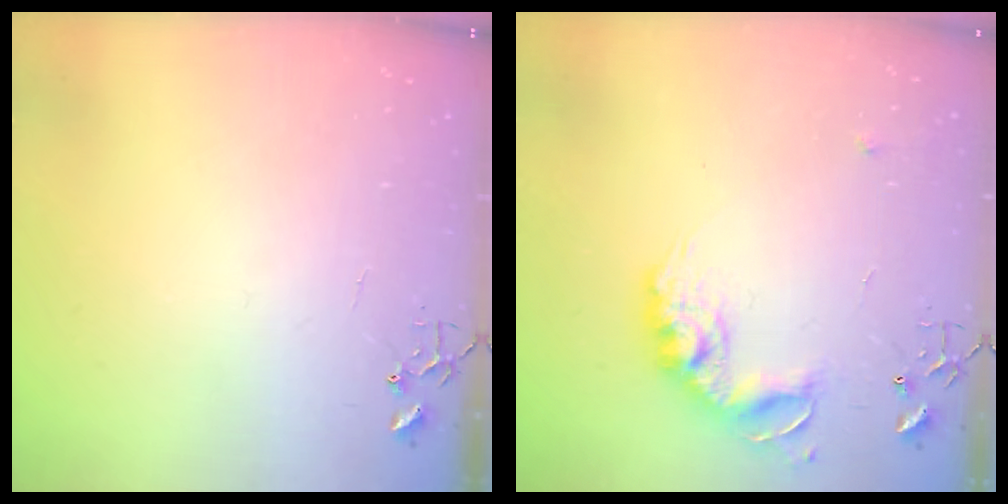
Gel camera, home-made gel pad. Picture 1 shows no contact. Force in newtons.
{"total": 14.7, "press": 14.7, "slide": 0.8}